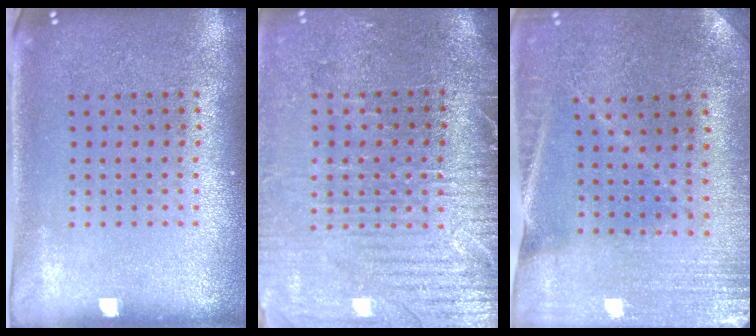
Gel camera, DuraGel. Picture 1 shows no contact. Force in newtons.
{"total": 3.8, "press": 3.5, "slide": 1.6}
{"total": 0.8, "press": 0.8, "slide": 0.1}